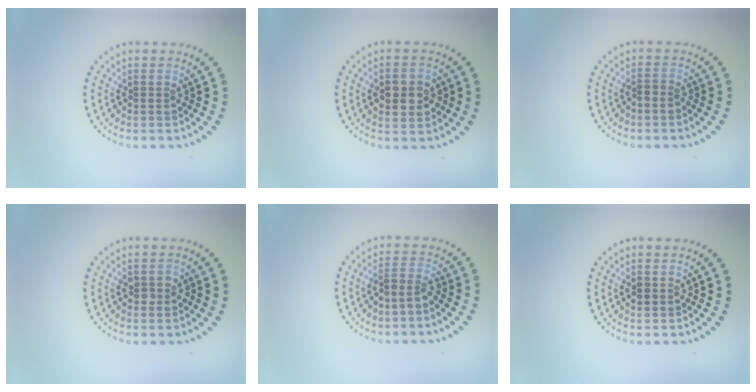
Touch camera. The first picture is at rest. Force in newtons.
{"total": 3.8, "press": 3.8, "slide": 0.1}
{"total": 0.8, "press": 0.5, "slide": 0.6}
{"total": 1.3, "press": 1.3, "slide": 0.4}
{"total": 2.3, "press": 1.6, "slide": 1.5}
{"total": 1.2, "press": 1.2, "slide": 0.1}